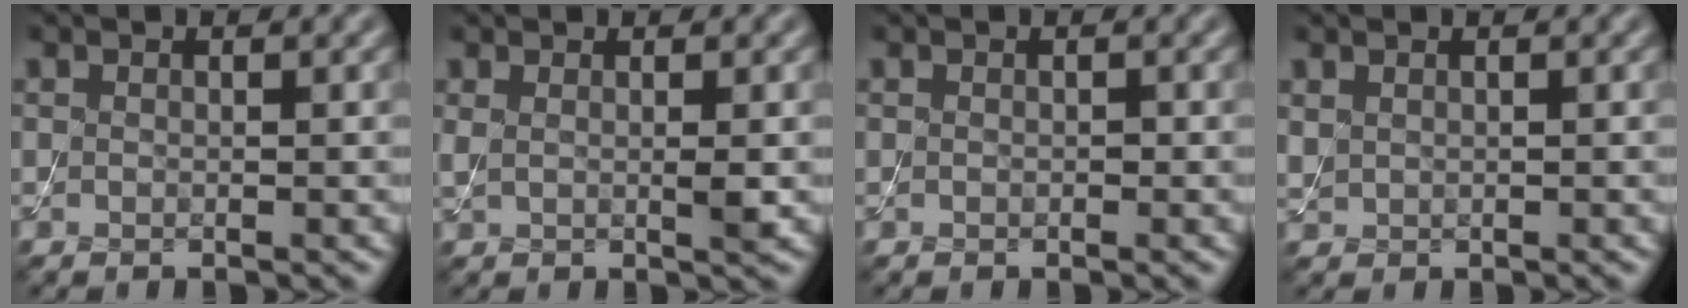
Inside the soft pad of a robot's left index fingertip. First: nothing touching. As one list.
[{"total": 1.6, "force": [0.5, 0.3, 1.5], "torque": [-0.027, -0.001, 0.011]}, {"total": 0.0}, {"total": 0.8, "force": [0.5, 0.5, 0.2], "torque": [-0.008, -0.001, 0.016]}]